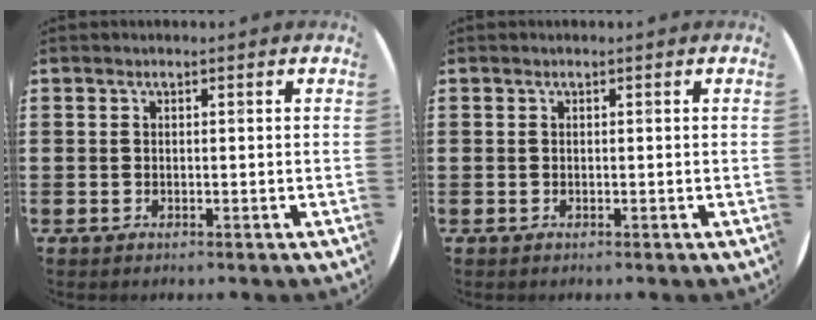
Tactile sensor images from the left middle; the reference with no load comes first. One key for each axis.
{"total": 0.0}